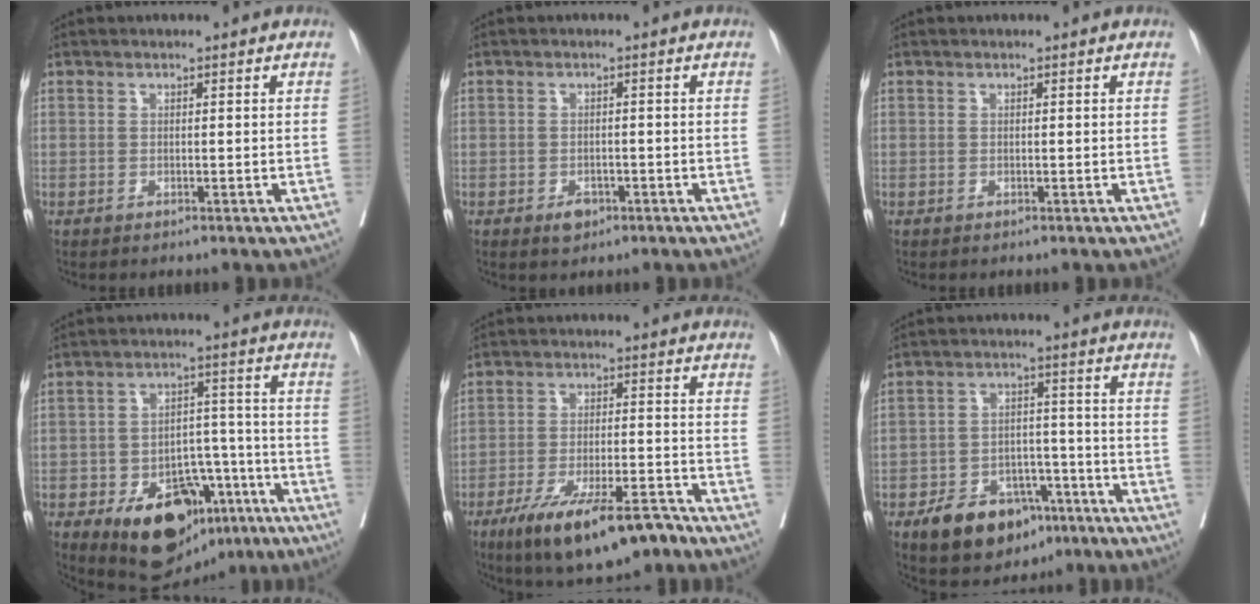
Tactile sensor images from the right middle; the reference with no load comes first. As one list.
[{"total": 2.2, "force": [-1.2, 1.4, 1.1], "torque": [-0.014, 0.003, -0.012]}, {"total": 0.0}, {"total": 16.6, "force": [-9.0, 9.7, 10.0], "torque": [-0.151, 0.020, -0.125]}, {"total": 13.5, "force": [-9.3, 3.4, 9.2], "torque": [-0.148, -0.016, -0.153]}, {"total": 11.1, "force": [-7.0, 6.4, 5.8], "torque": [-0.089, 0.011, -0.104]}]